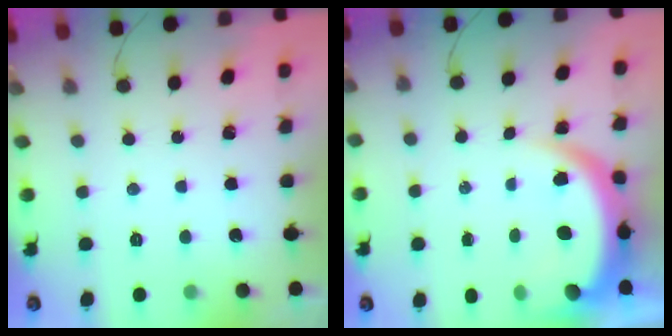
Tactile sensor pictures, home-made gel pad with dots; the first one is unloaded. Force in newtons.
{"total": 8.6, "press": 8.5, "slide": 1.1}